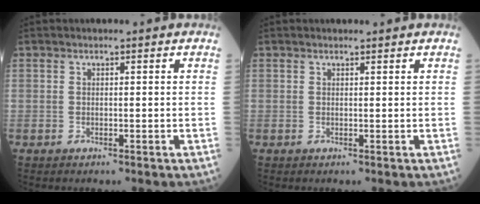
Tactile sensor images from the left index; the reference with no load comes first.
{"total": 0.7, "force": [0.7, 0.0, 0.1], "torque": [-0.008, 0.000, 0.010]}